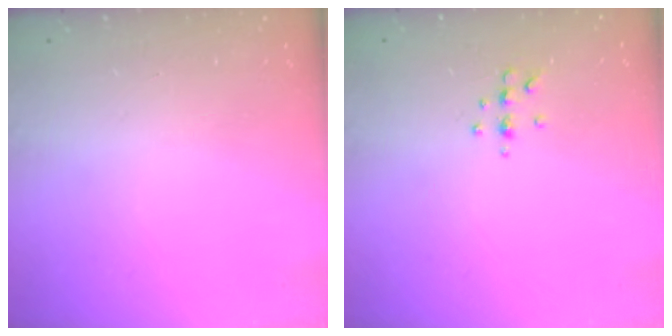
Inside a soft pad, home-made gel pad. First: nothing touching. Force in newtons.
{"total": 4.7, "press": 4.6, "slide": 1.1}